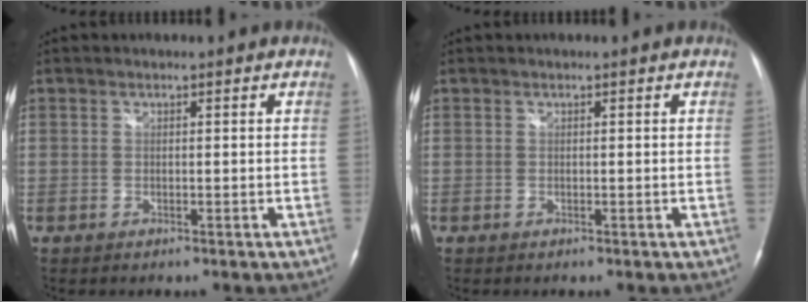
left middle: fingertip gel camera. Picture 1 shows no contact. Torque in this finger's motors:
{"motor_torque": [0.35, -0.32, 0.05, 0.00]}